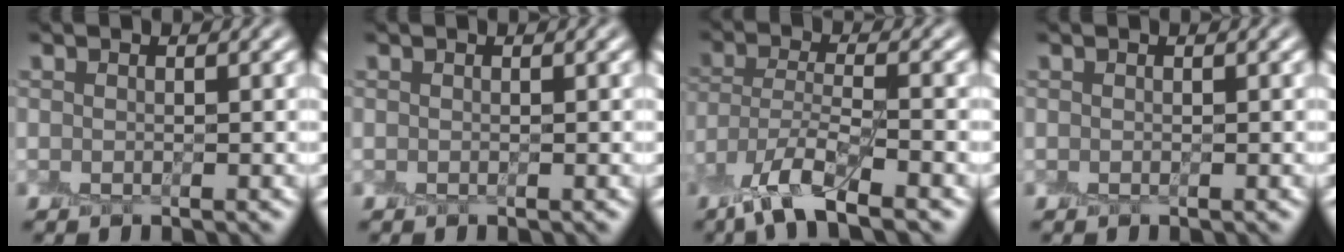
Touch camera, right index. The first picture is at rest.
{"total": 0.0}
{"total": 6.9, "force": [-4.6, 1.8, 4.8], "torque": [-0.099, -0.006, -0.097]}
{"total": 0.0}